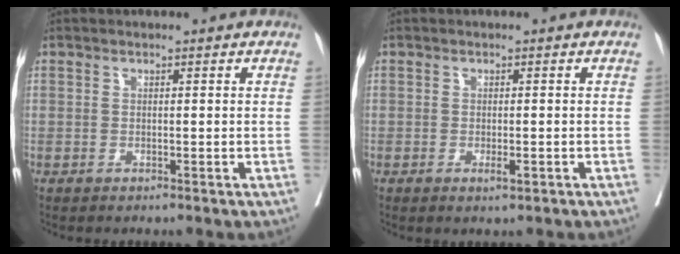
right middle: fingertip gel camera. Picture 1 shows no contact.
{"total": 1.4, "force": [-0.7, 0.3, 1.2], "torque": [-0.023, -0.004, -0.009]}